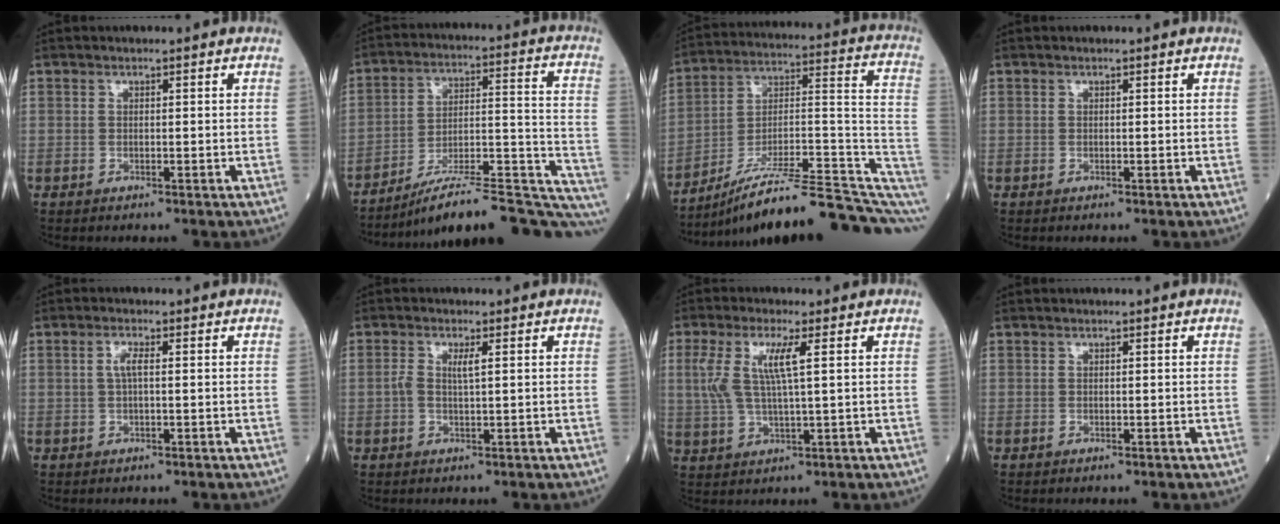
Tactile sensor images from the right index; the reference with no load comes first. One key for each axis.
{"total": 24.9, "fx": -22.2, "fy": 2.0, "fz": 11.0, "tx": -0.081, "ty": 0.028, "tz": -0.318}
{"total": 21.2, "fx": -15.7, "fy": 2.3, "fz": 14.1, "tx": -0.153, "ty": 0.045, "tz": -0.243}
{"total": 0.0}
{"total": 1.9, "fx": 0.2, "fy": 0.3, "fz": 1.9, "tx": -0.042, "ty": 0.002, "tz": 0.004}
{"total": 2.3, "fx": 0.4, "fy": 0.3, "fz": 2.2, "tx": -0.052, "ty": 0.005, "tz": 0.008}
{"total": 6.7, "fx": 1.8, "fy": 0.7, "fz": 6.4, "tx": -0.152, "ty": 0.009, "tz": 0.039}
{"total": 0.0}